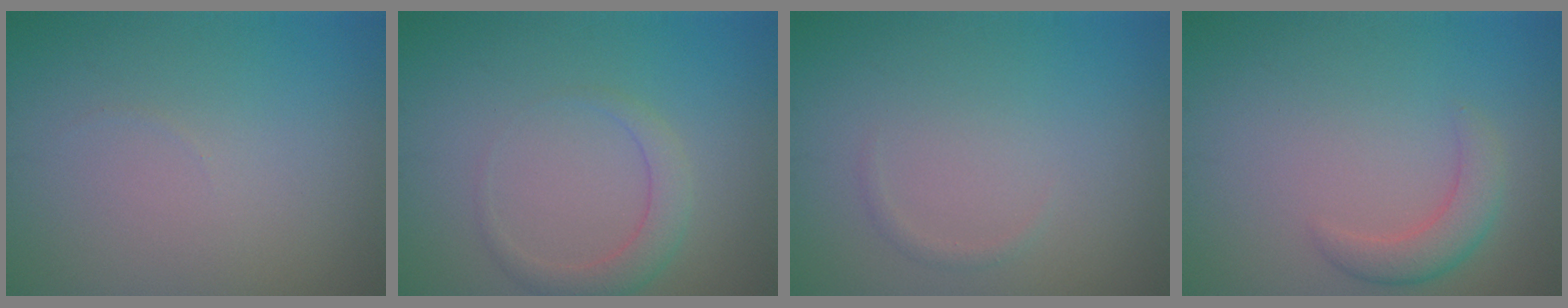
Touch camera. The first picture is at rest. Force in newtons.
{"total": 2.3, "press": 2.3, "slide": 0.1}
{"total": 0.6, "press": 0.6, "slide": 0.0}
{"total": 2.7, "press": 2.6, "slide": 0.2}